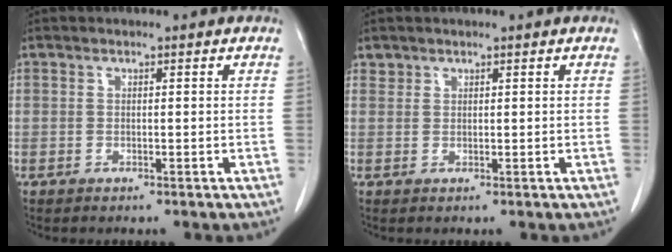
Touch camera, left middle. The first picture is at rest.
{"total": 0.9, "force": [0.7, 0.5, -0.1], "torque": [0.006, 0.004, 0.012]}